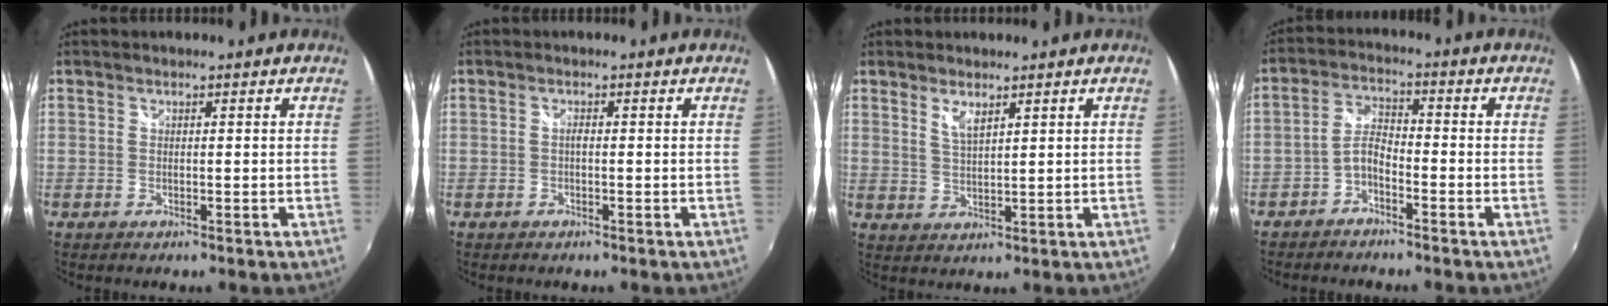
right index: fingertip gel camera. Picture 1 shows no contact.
{"total": 0.7, "force": [-0.2, 0.2, 0.6], "torque": [-0.012, 0.003, -0.005]}
{"total": 3.1, "force": [2.0, 0.9, 2.1], "torque": [-0.039, -0.004, 0.035]}
{"total": 4.0, "force": [-2.8, 1.6, 2.4], "torque": [-0.060, 0.015, -0.057]}